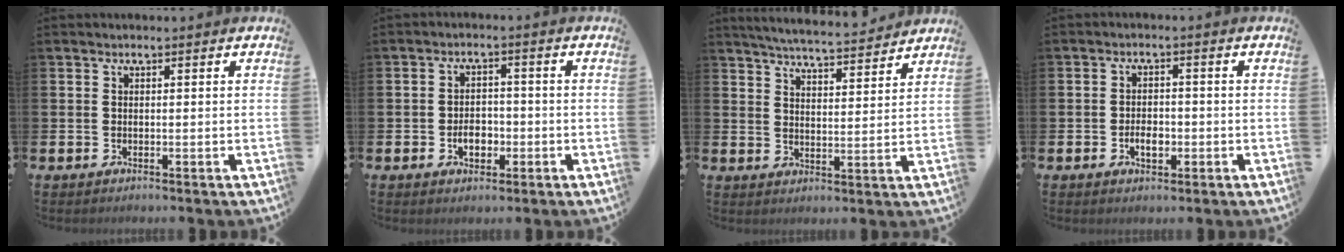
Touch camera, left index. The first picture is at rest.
{"total": 3.3, "force": [-1.1, 2.3, 2.2], "torque": [-0.023, -0.004, -0.026]}
{"total": 5.7, "force": [5.6, 0.1, 1.0], "torque": [-0.034, -0.038, 0.097]}
{"total": 2.9, "force": [-0.8, 1.9, 2.1], "torque": [-0.021, -0.005, -0.021]}